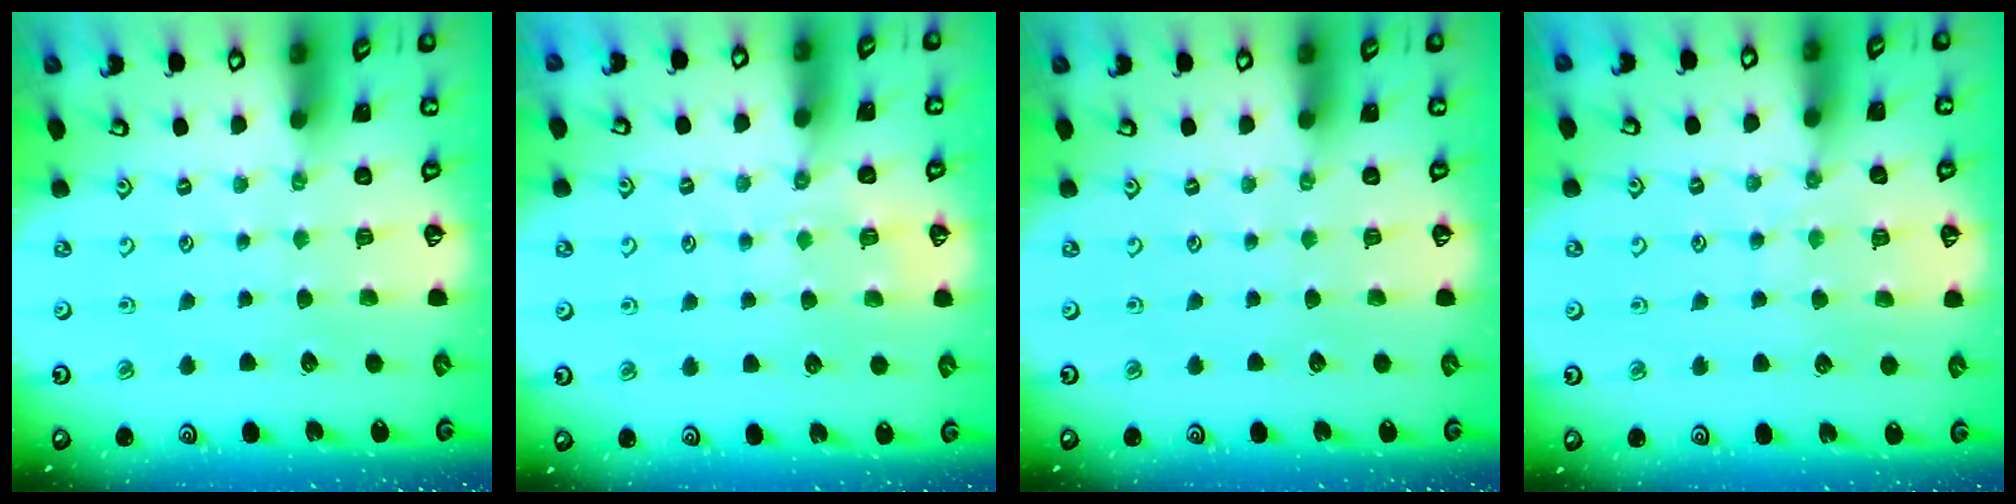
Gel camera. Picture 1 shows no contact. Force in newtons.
{"total": 5.6, "press": 5.5, "slide": 0.9}
{"total": 0.0}
{"total": 7.6, "press": 7.6, "slide": 0.9}